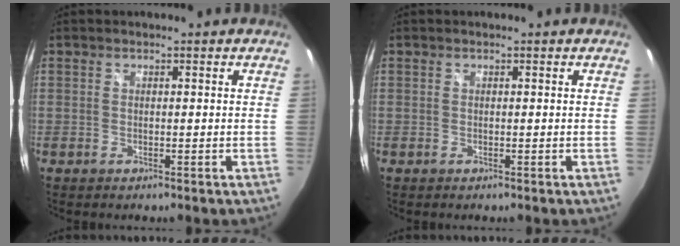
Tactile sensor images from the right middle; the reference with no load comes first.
{"total": 0.0}